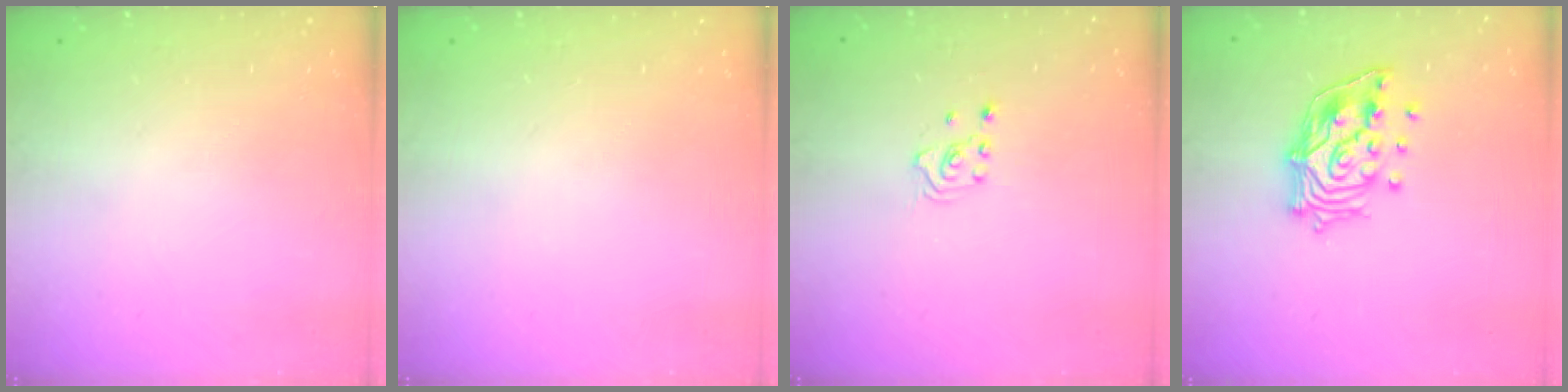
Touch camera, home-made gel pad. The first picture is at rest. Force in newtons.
{"total": 0.0}
{"total": 1.6, "press": 1.5, "slide": 0.2}
{"total": 14.9, "press": 14.8, "slide": 2.2}